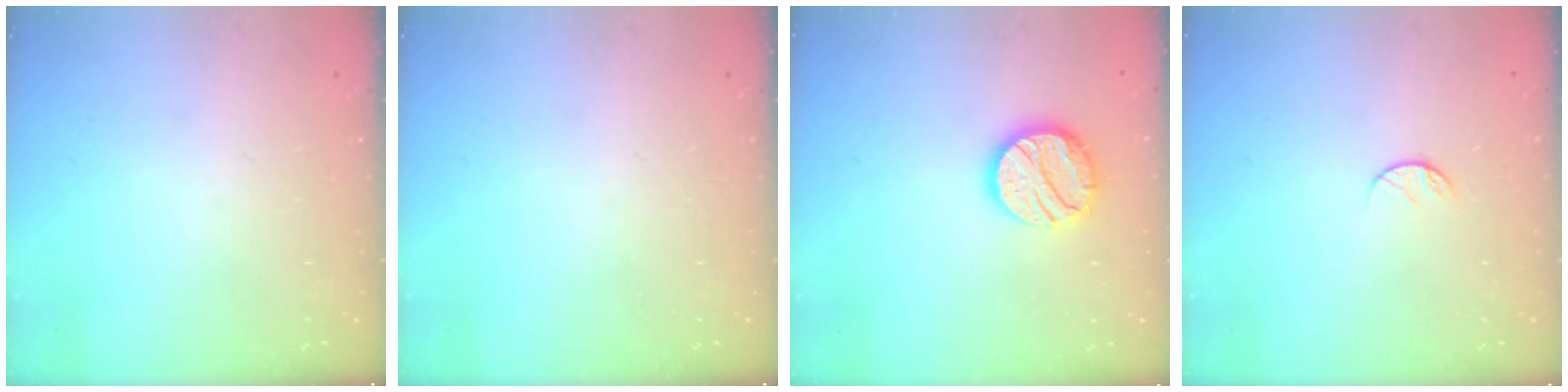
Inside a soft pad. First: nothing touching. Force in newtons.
{"total": 0.0}
{"total": 14.8, "press": 14.7, "slide": 1.2}
{"total": 5.8, "press": 5.8, "slide": 0.7}